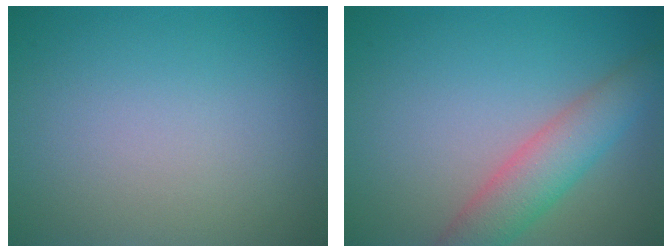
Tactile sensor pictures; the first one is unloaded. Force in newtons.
{"total": 4.6, "press": 4.6, "slide": 0.2}